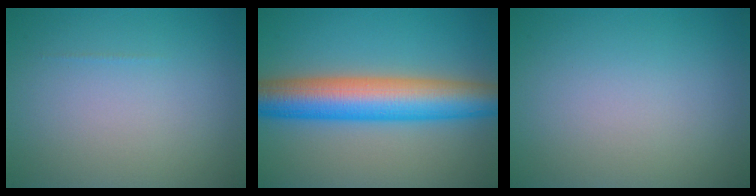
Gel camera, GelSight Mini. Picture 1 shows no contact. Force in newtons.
{"total": 9.6, "press": 9.6, "slide": 0.3}
{"total": 0.0}